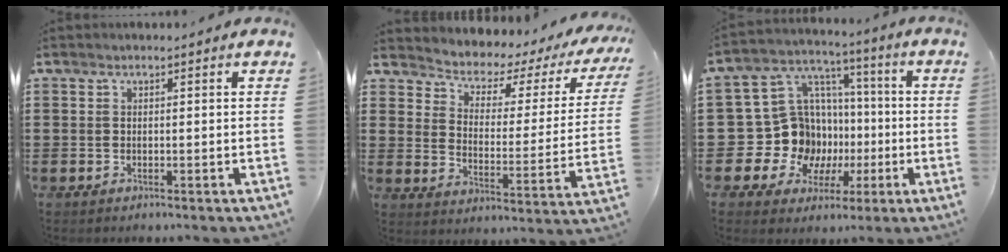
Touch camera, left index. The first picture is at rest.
{"total": 3.2, "force": [2.7, 1.5, 0.8], "torque": [-0.040, -0.029, 0.035]}
{"total": 14.4, "force": [-2.4, 13.1, 5.3], "torque": [-0.151, -0.011, -0.023]}